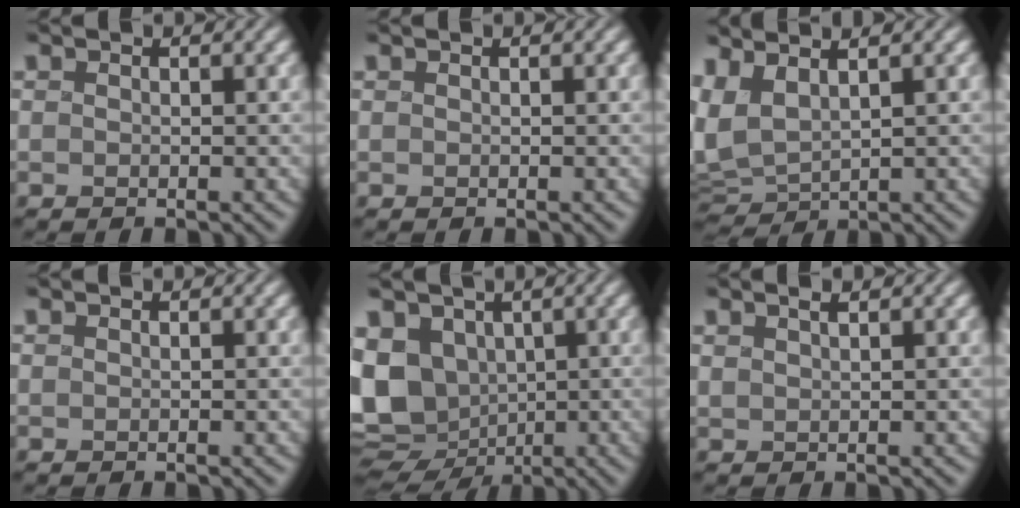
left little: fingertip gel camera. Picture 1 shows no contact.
{"total": 0.0}
{"total": 4.7, "force": [1.3, 2.5, 3.7], "torque": [-0.096, 0.005, 0.021]}
{"total": 0.0}
{"total": 11.0, "force": [-1.6, 8.8, 6.4], "torque": [-0.129, -0.015, -0.023]}
{"total": 0.9, "force": [0.5, 0.2, 0.7], "torque": [-0.018, 0.001, 0.013]}